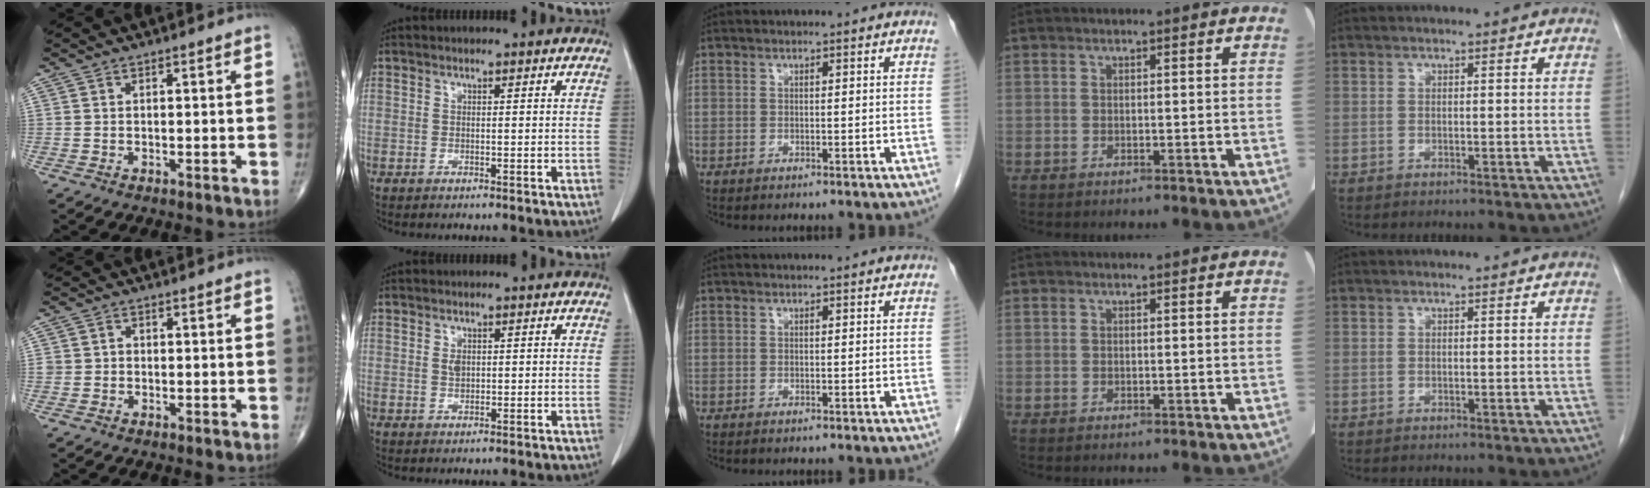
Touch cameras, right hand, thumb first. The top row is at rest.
{"thumb": {"total": 1.2, "force": [-0.2, 1.2, 0.4], "torque": [0.002, 0.004, -0.005]}, "index": {"total": 1.5, "force": [0.3, 0.9, 1.1], "torque": [-0.019, -0.002, 0.005]}}